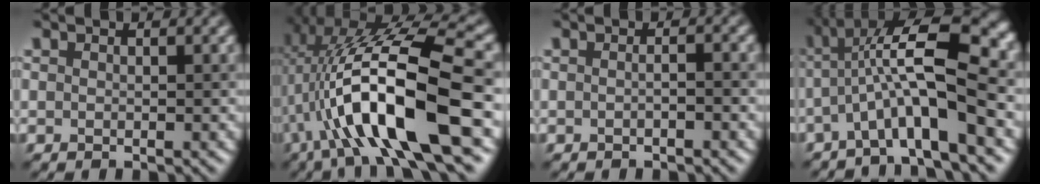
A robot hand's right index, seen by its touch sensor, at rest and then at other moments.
{"total": 13.1, "force": [-1.8, 3.6, 12.5], "torque": [-0.221, 0.011, -0.036]}
{"total": 0.9, "force": [-0.5, 0.1, 0.7], "torque": [-0.014, 0.001, -0.009]}
{"total": 9.8, "force": [-1.5, 2.3, 9.4], "torque": [-0.162, 0.026, -0.033]}